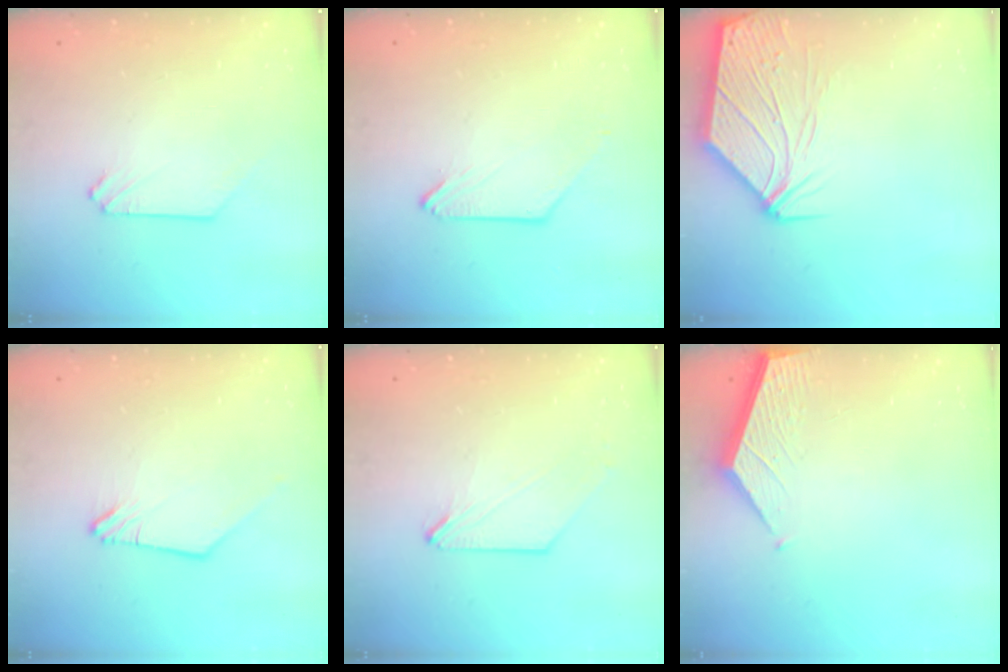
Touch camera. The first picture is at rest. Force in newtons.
{"total": 0.0}
{"total": 10.6, "press": 10.5, "slide": 1.4}
{"total": 0.0}
{"total": 1.3, "press": 1.3, "slide": 0.3}
{"total": 3.8, "press": 3.8, "slide": 0.2}